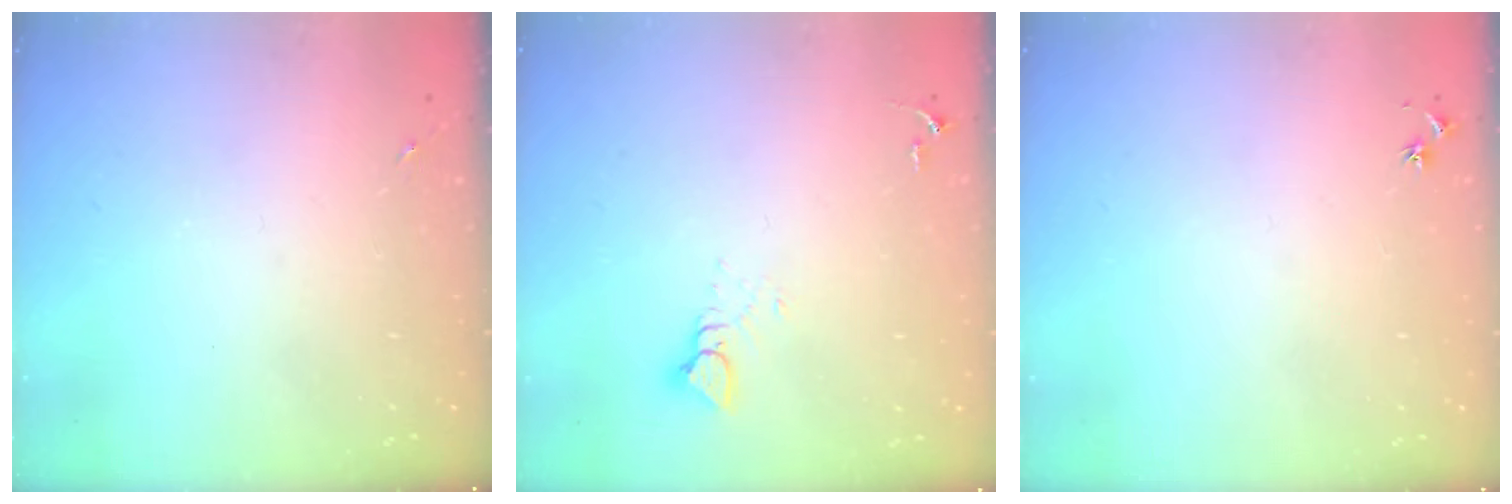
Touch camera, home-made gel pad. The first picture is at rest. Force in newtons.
{"total": 3.7, "press": 3.7, "slide": 0.1}
{"total": 3.0, "press": 2.9, "slide": 0.4}